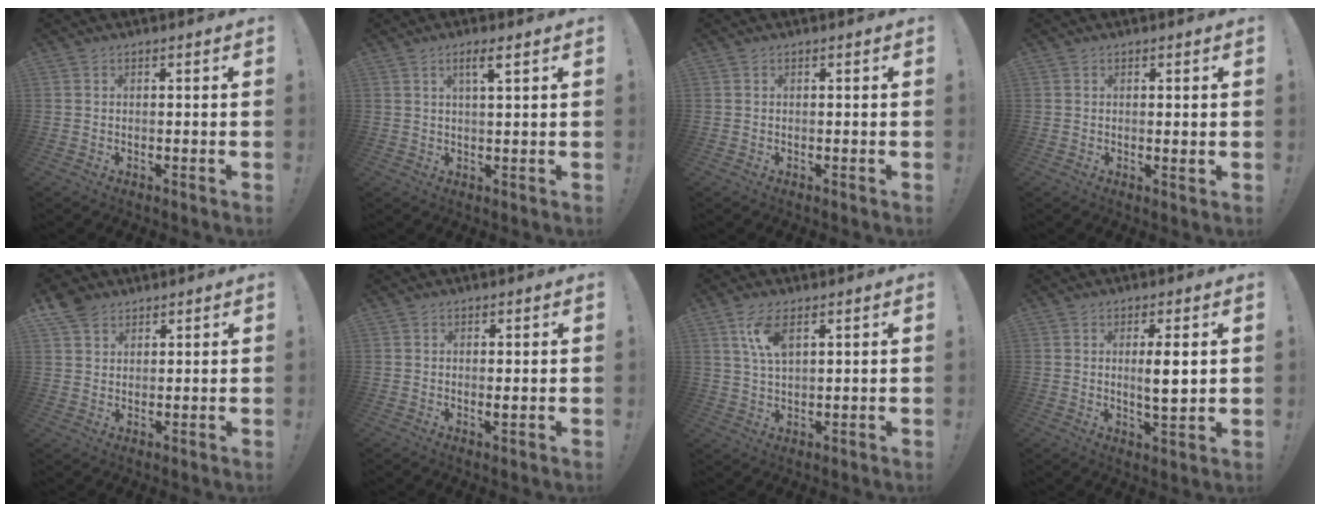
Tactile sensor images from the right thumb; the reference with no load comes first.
{"total": 3.9, "force": [2.0, 0.3, 3.3], "torque": [-0.060, 0.001, 0.029]}
{"total": 0.0}
{"total": 1.2, "force": [0.4, 0.2, 1.2], "torque": [-0.011, -0.005, 0.004]}
{"total": 5.4, "force": [3.9, 3.5, 1.4], "torque": [-0.028, -0.018, 0.077]}
{"total": 1.3, "force": [0.4, 0.2, 1.2], "torque": [-0.010, -0.009, 0.005]}
{"total": 7.4, "force": [3.6, 3.3, 5.5], "torque": [-0.099, -0.007, 0.065]}
{"total": 5.6, "force": [1.0, 0.7, 5.5], "torque": [-0.085, -0.012, 0.011]}